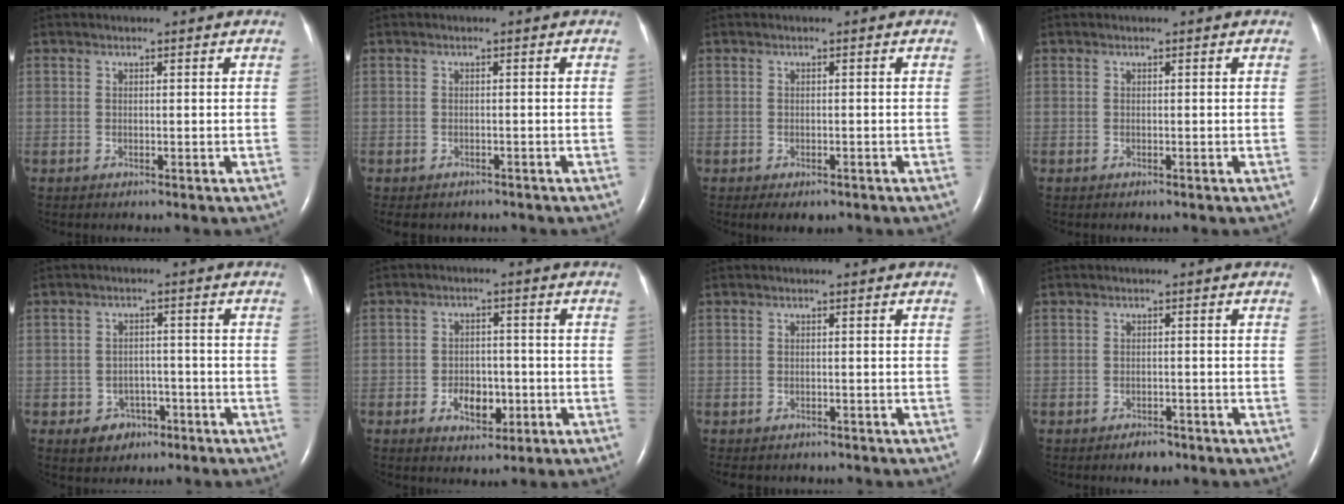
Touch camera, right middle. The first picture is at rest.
{"total": 5.7, "force": [-4.8, 2.6, 1.6], "torque": [-0.021, 0.000, -0.057]}
{"total": 2.9, "force": [-1.8, 1.5, 1.7], "torque": [-0.020, -0.003, -0.017]}
{"total": 0.0}
{"total": 4.3, "force": [-2.3, 3.4, 1.2], "torque": [-0.015, 0.012, -0.022]}
{"total": 5.1, "force": [-1.8, 3.2, 3.5], "torque": [-0.055, 0.004, -0.021]}
{"total": 6.1, "force": [-5.2, 2.5, 2.0], "torque": [-0.027, -0.001, -0.062]}
{"total": 2.1, "force": [-1.7, 1.0, 0.9], "torque": [-0.020, 0.000, -0.019]}